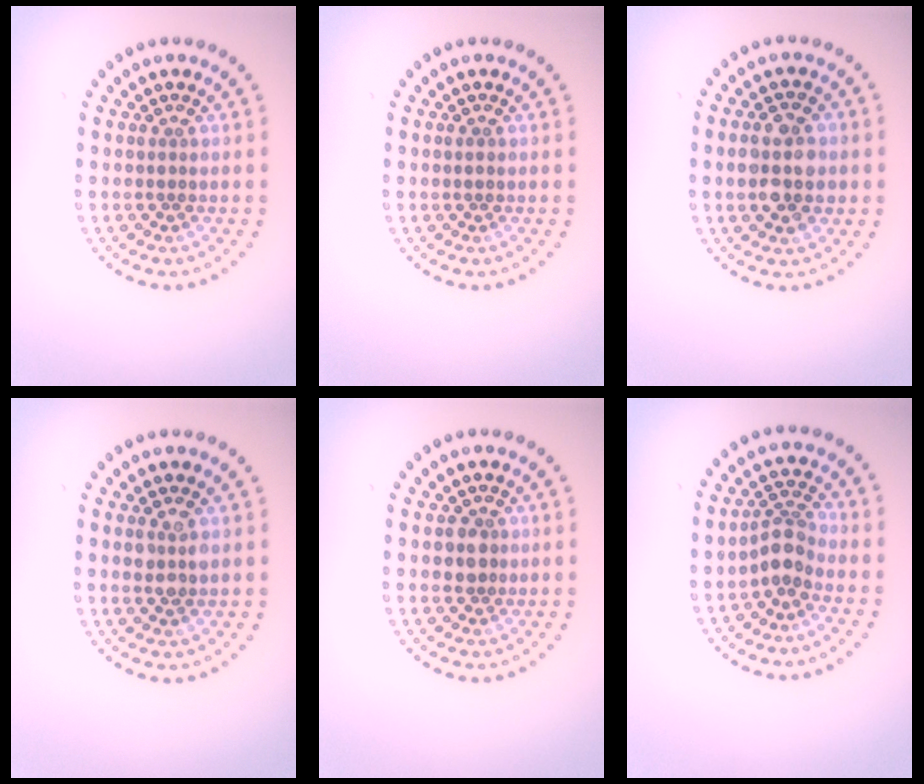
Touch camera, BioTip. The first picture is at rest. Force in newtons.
{"total": 0.7, "press": 0.7, "slide": 0.1}
{"total": 4.5, "press": 4.5, "slide": 0.2}
{"total": 2.1, "press": 2.0, "slide": 0.4}
{"total": 1.8, "press": 1.6, "slide": 0.7}
{"total": 2.7, "press": 2.1, "slide": 1.7}